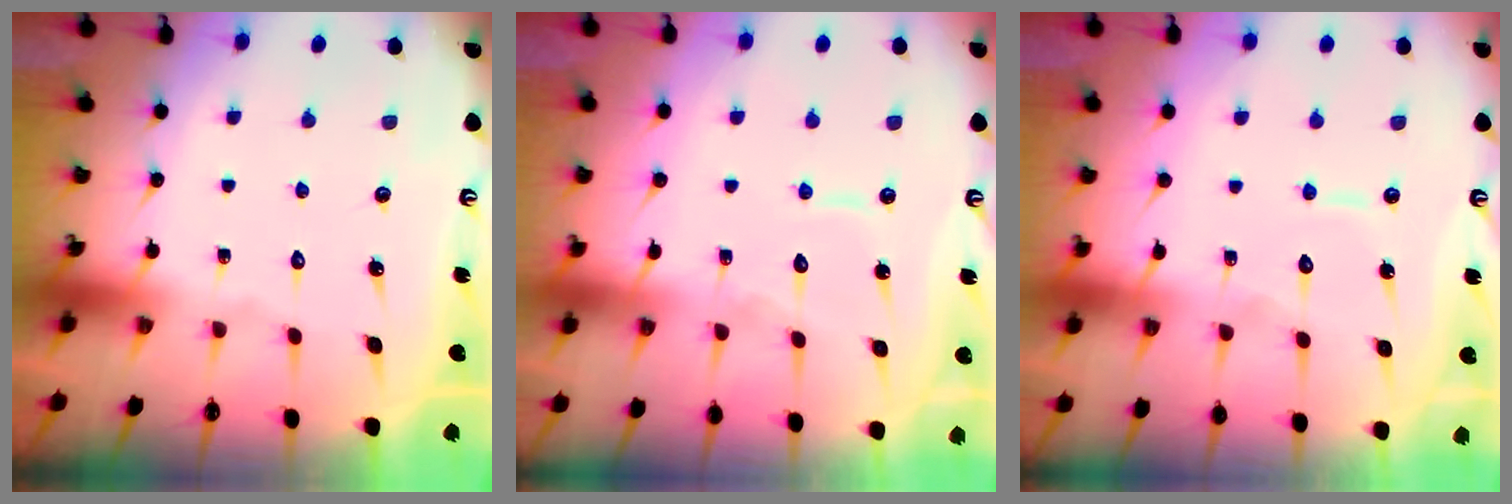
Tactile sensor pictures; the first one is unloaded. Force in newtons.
{"total": 5.9, "press": 5.8, "slide": 0.6}
{"total": 5.7, "press": 5.7, "slide": 0.4}